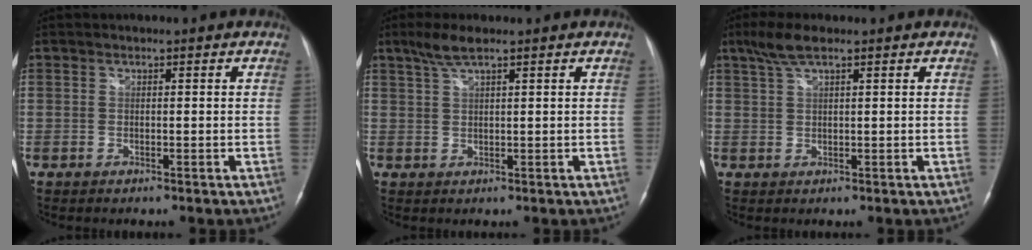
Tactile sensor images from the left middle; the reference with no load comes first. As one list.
[{"total": 3.6, "force": [2.6, 0.2, 2.5], "torque": [-0.061, 0.007, 0.055]}, {"total": 4.2, "force": [2.9, 0.6, 3.0], "torque": [-0.070, 0.014, 0.059]}]